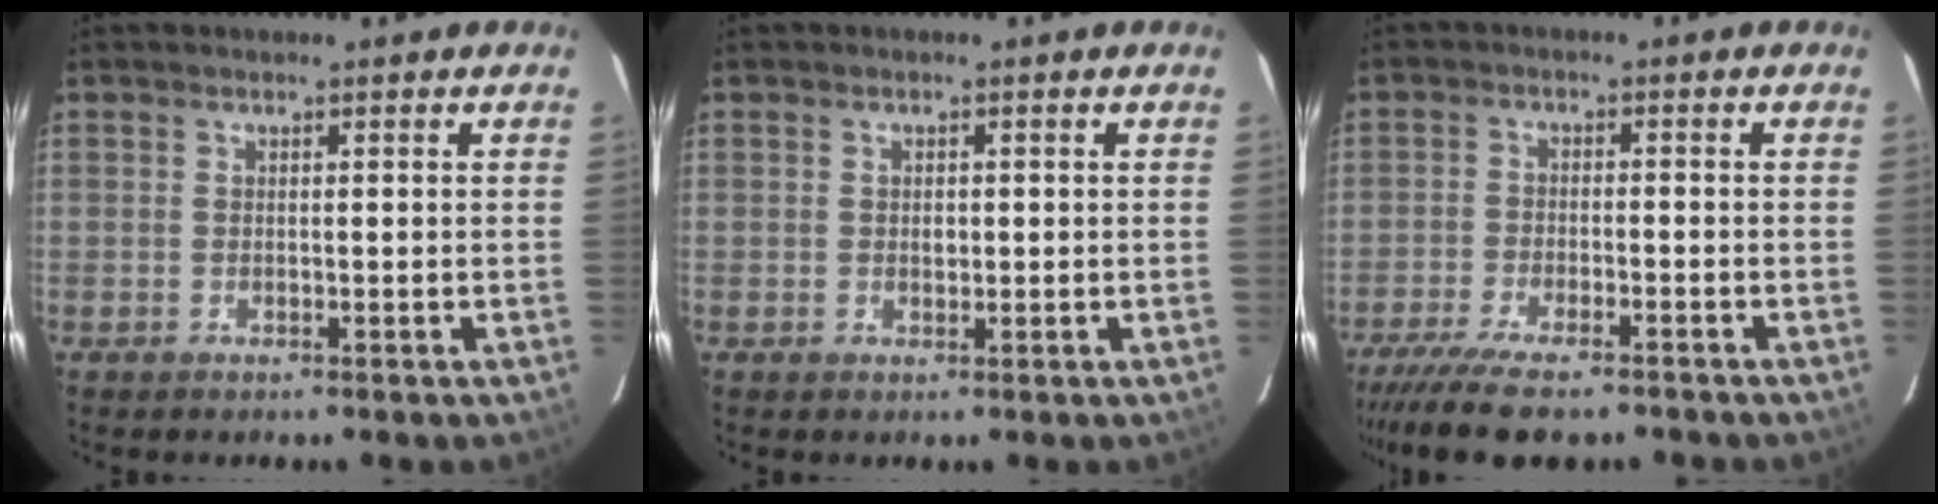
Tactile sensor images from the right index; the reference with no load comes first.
{"total": 1.2, "force": [0.0, 0.9, 0.9], "torque": [-0.015, 0.003, 0.001]}
{"total": 11.6, "force": [-9.5, 2.6, 6.2], "torque": [-0.146, -0.036, -0.162]}